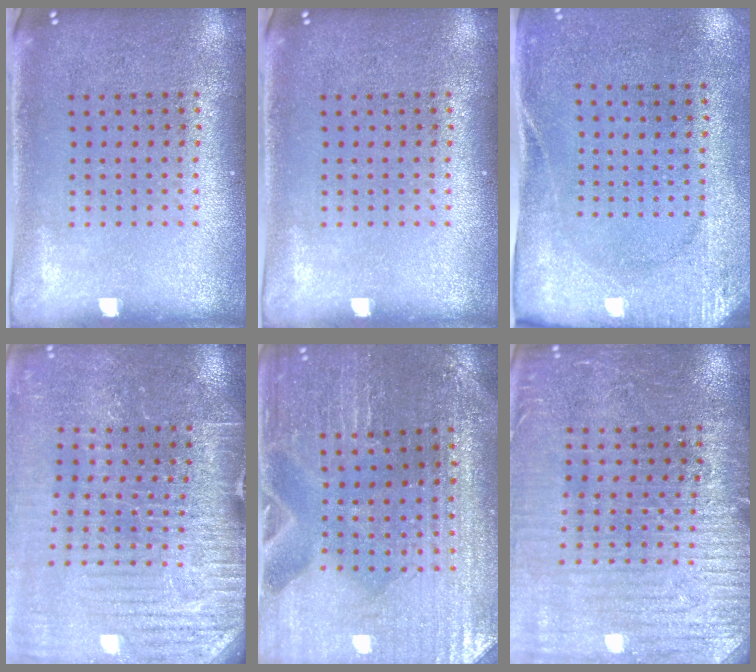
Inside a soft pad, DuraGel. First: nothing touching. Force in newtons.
{"total": 0.0}
{"total": 2.7, "press": 2.1, "slide": 1.7}
{"total": 3.9, "press": 3.9, "slide": 0.6}
{"total": 1.5, "press": 1.4, "slide": 0.2}
{"total": 3.1, "press": 3.1, "slide": 0.4}